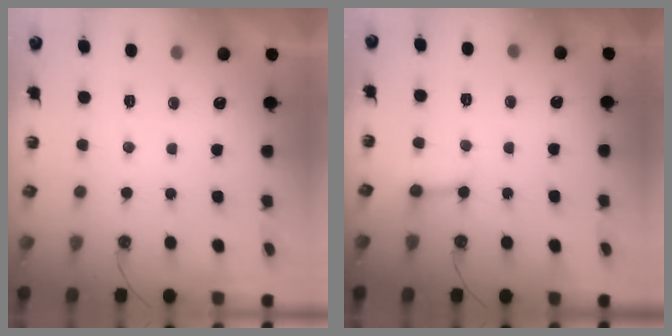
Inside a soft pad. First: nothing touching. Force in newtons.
{"total": 3.4, "press": 3.4, "slide": 0.2}